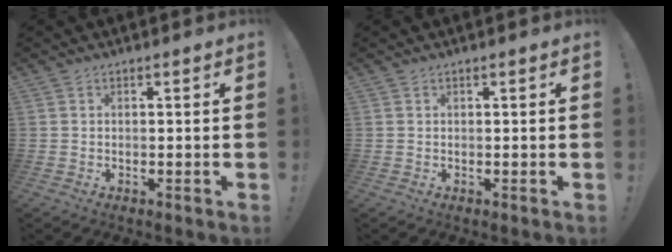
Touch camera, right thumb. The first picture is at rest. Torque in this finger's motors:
{"motor_torque": [-0.01, -0.01, 0.05, 0.04, 0.00]}